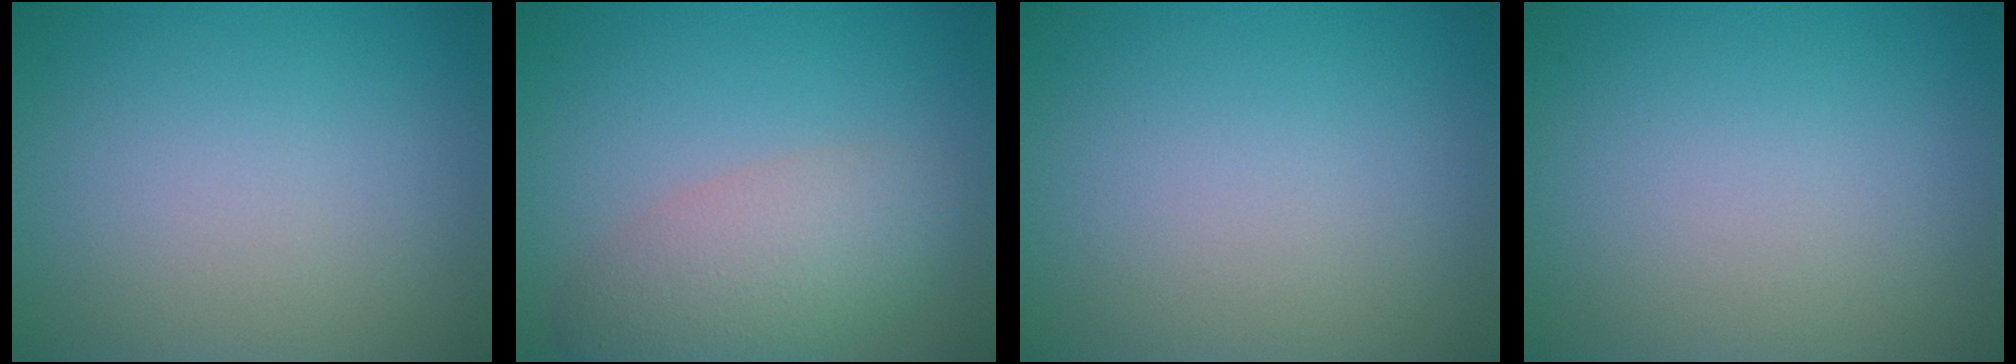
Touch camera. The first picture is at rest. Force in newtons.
{"total": 5.0, "press": 4.9, "slide": 0.4}
{"total": 0.0}
{"total": 0.0}